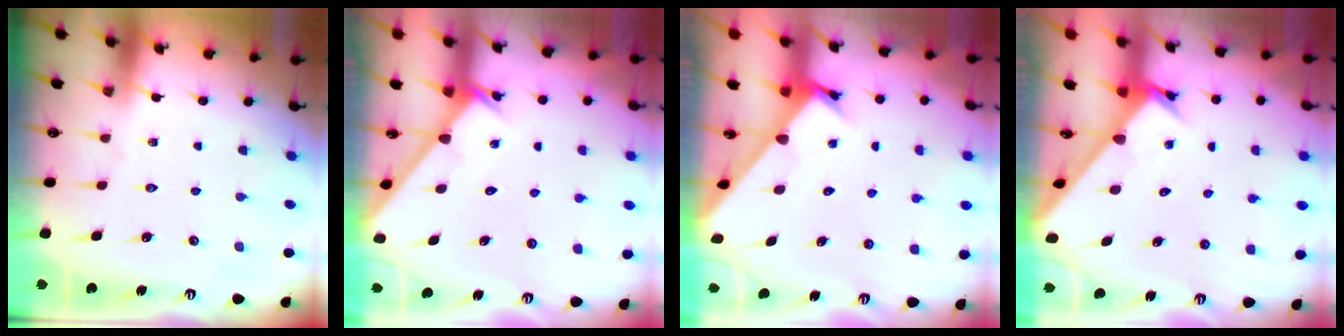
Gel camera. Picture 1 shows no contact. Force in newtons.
{"total": 1.9, "press": 1.9, "slide": 0.1}
{"total": 2.3, "press": 2.3, "slide": 0.1}
{"total": 2.6, "press": 2.6, "slide": 0.3}